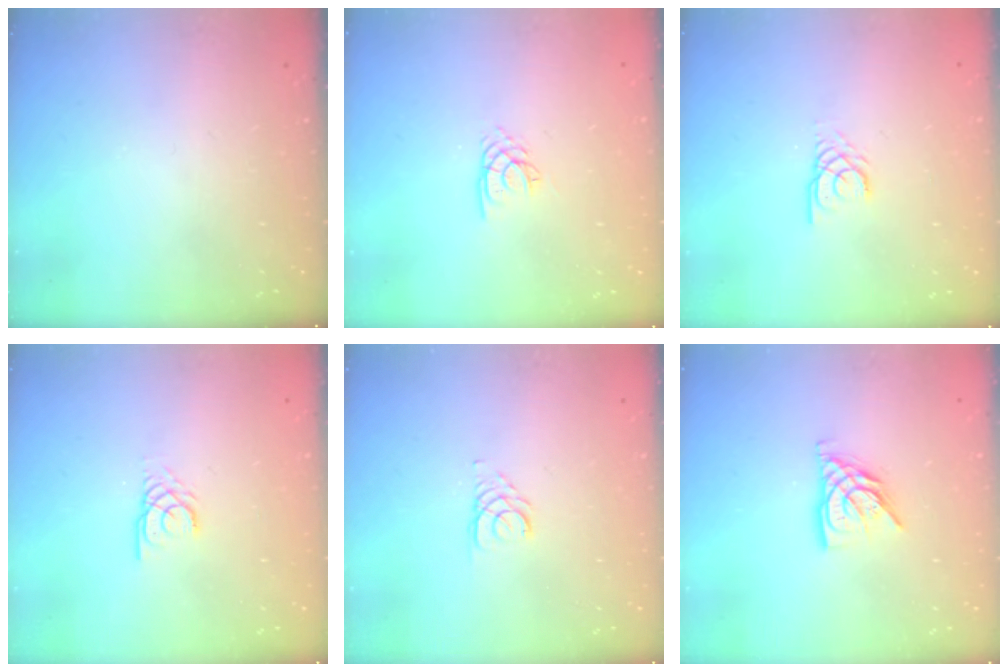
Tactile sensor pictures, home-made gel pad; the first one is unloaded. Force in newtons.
{"total": 2.0, "press": 2.0, "slide": 0.2}
{"total": 2.3, "press": 2.3, "slide": 0.2}
{"total": 2.3, "press": 2.3, "slide": 0.2}
{"total": 2.8, "press": 2.8, "slide": 0.3}
{"total": 8.9, "press": 8.8, "slide": 1.3}